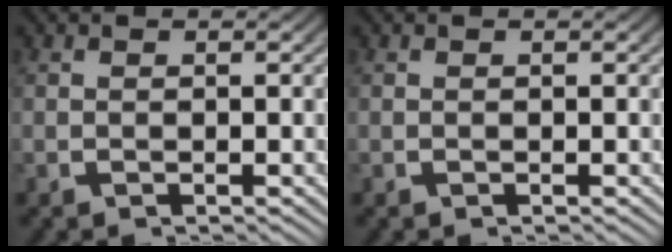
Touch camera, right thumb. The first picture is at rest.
{"total": 0.0}